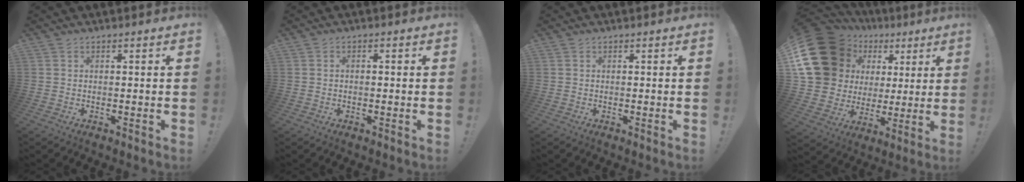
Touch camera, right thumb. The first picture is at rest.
{"total": 1.0, "force": [-0.5, 0.6, 0.6], "torque": [-0.018, 0.007, -0.009]}
{"total": 0.0}
{"total": 21.1, "force": [8.1, 16.1, 10.9], "torque": [-0.181, -0.045, 0.191]}